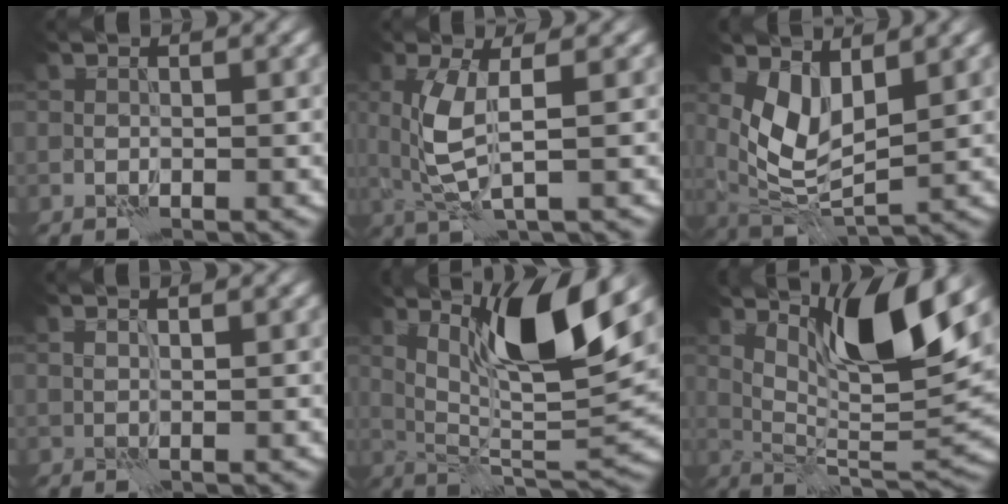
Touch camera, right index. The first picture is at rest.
{"total": 3.3, "force": [1.1, 0.3, 3.1], "torque": [-0.080, -0.005, 0.027]}
{"total": 4.4, "force": [2.4, 1.8, 3.3], "torque": [-0.073, -0.014, 0.057]}
{"total": 1.2, "force": [1.0, -0.6, -0.2], "torque": [0.004, 0.000, 0.019]}
{"total": 9.3, "force": [5.0, 1.1, 7.8], "torque": [-0.122, -0.012, 0.096]}
{"total": 8.8, "force": [5.3, 1.1, 6.9], "torque": [-0.111, -0.010, 0.101]}